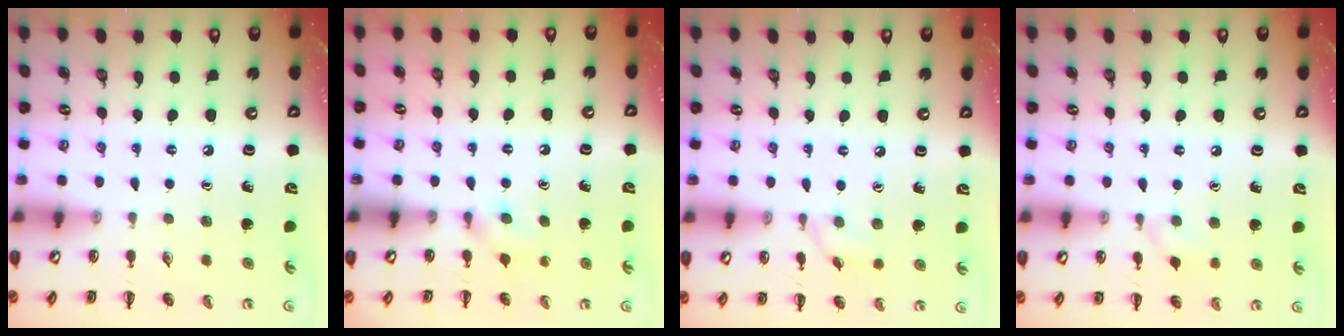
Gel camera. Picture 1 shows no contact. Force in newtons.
{"total": 5.3, "press": 5.0, "slide": 1.6}
{"total": 6.0, "press": 6.0, "slide": 0.6}
{"total": 5.2, "press": 4.8, "slide": 1.9}